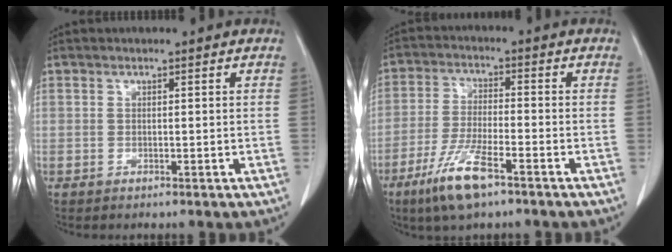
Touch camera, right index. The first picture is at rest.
{"total": 9.0, "force": [-5.6, 1.5, 6.9], "torque": [-0.144, -0.017, -0.102]}